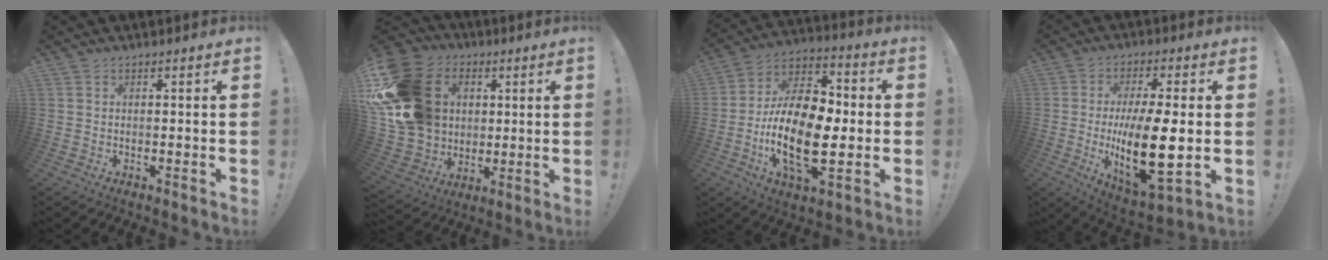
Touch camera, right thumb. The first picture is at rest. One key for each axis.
{"total": 22.9, "fx": 4.8, "fy": 18.4, "fz": 12.9, "tx": -0.241, "ty": -0.005, "tz": 0.121}
{"total": 22.6, "fx": -4.2, "fy": 11.9, "fz": 18.8, "tx": -0.354, "ty": 0.020, "tz": -0.068}
{"total": 18.7, "fx": -1.7, "fy": 7.1, "fz": 17.2, "tx": -0.305, "ty": -0.014, "tz": -0.025}